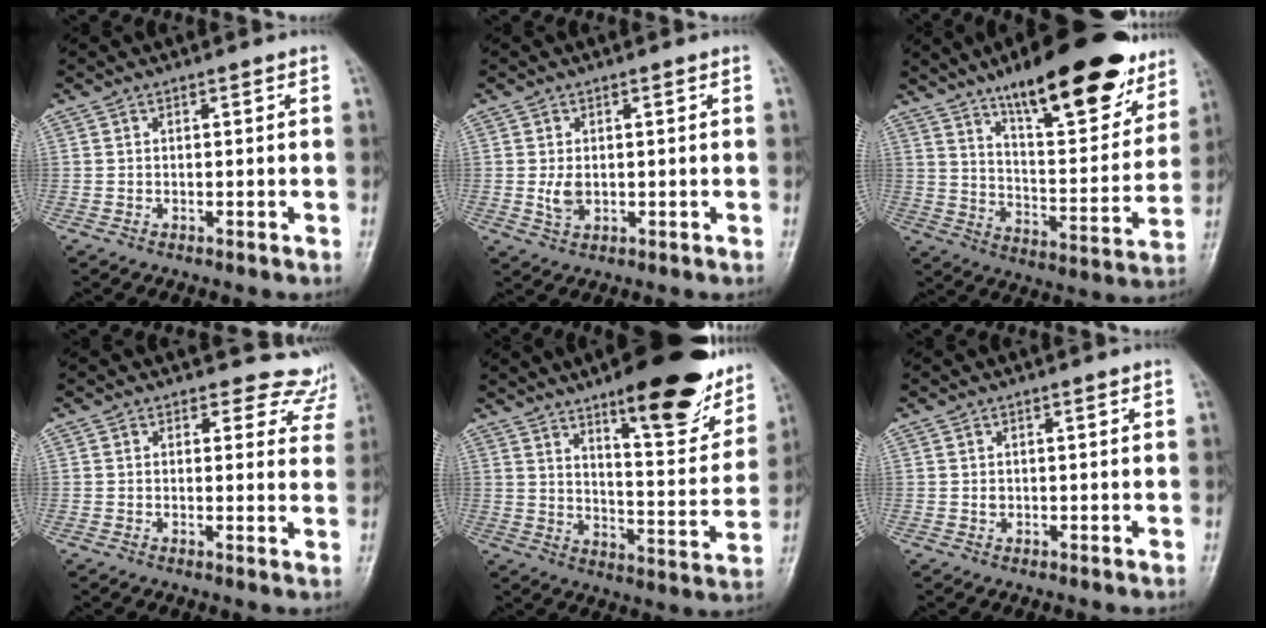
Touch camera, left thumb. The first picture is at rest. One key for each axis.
{"total": 3.2, "fx": 0.2, "fy": 2.2, "fz": 2.3, "tx": -0.041, "ty": -0.008, "tz": 0.009}
{"total": 25.4, "fx": 16.5, "fy": 8.2, "fz": 17.5, "tx": -0.208, "ty": -0.061, "tz": 0.254}
{"total": 7.6, "fx": 6.7, "fy": 3.4, "fz": -0.4, "tx": 0.057, "ty": -0.039, "tz": 0.044}
{"total": 21.9, "fx": 13.8, "fy": 6.6, "fz": 15.7, "tx": -0.169, "ty": -0.067, "tz": 0.201}
{"total": 0.7, "fx": 0.2, "fy": 0.6, "fz": 0.4, "tx": -0.001, "ty": 0.001, "tz": 0.004}